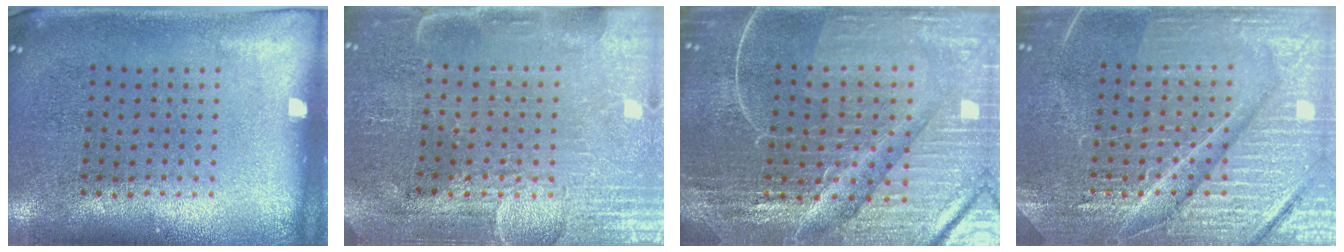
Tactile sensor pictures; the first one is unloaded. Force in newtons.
{"total": 4.0, "press": 3.7, "slide": 1.5}
{"total": 5.9, "press": 5.4, "slide": 2.5}
{"total": 7.4, "press": 7.3, "slide": 1.0}